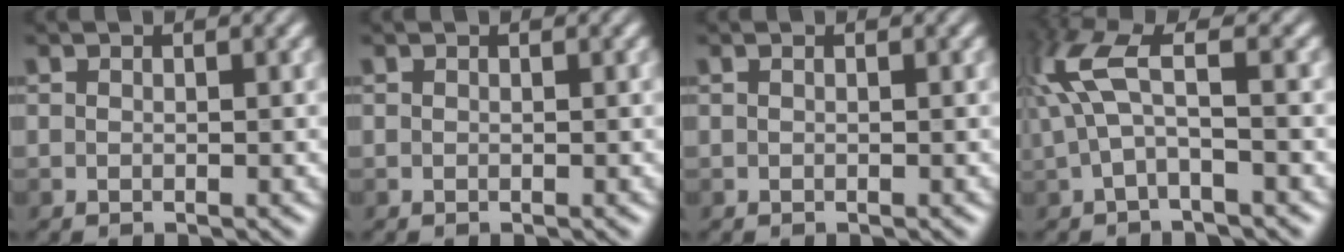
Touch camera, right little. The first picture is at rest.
{"total": 0.0}
{"total": 0.0}
{"total": 4.1, "force": [0.7, 1.0, 3.9], "torque": [-0.101, 0.017, 0.010]}